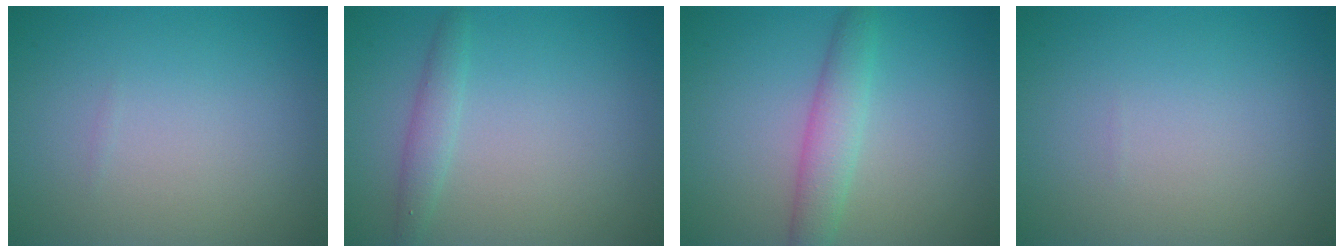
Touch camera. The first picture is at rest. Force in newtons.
{"total": 1.6, "press": 1.6, "slide": 0.0}
{"total": 3.0, "press": 3.0, "slide": 0.1}
{"total": 0.0}